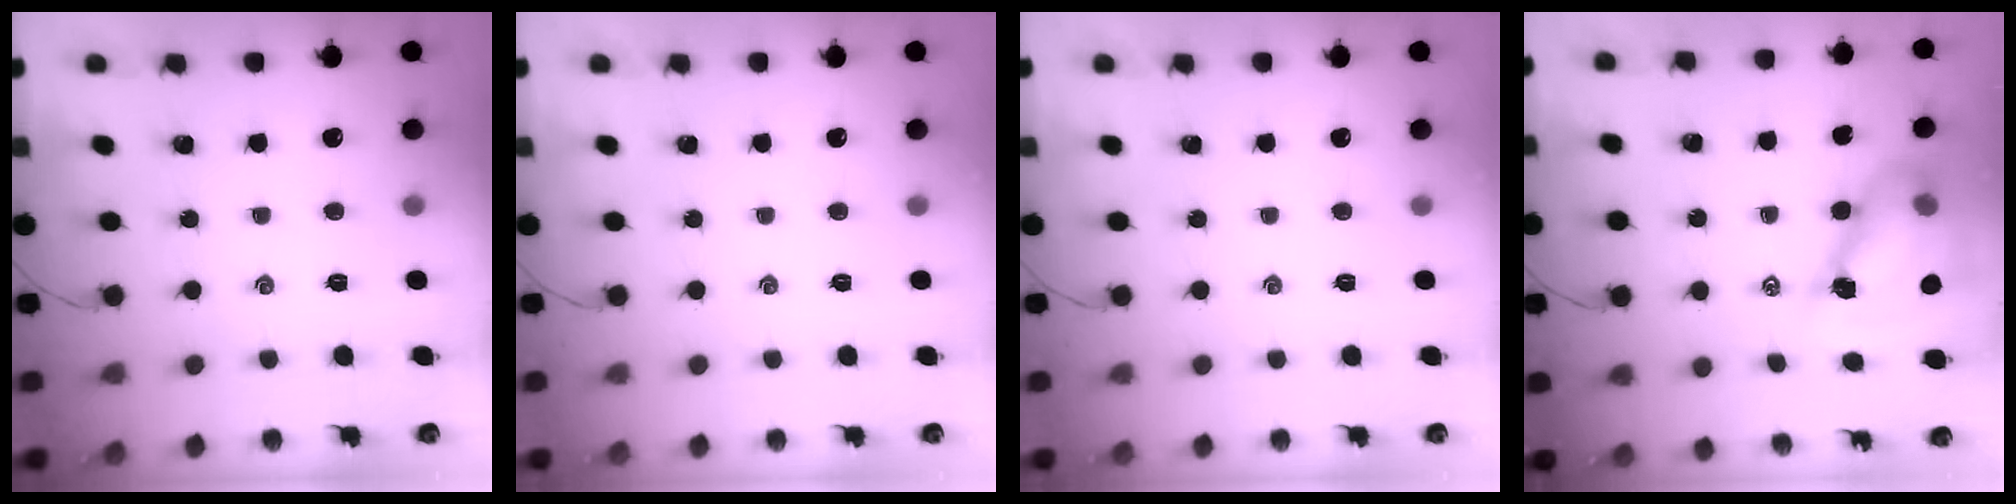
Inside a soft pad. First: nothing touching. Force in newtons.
{"total": 0.0}
{"total": 0.0}
{"total": 13.8, "press": 13.3, "slide": 3.8}